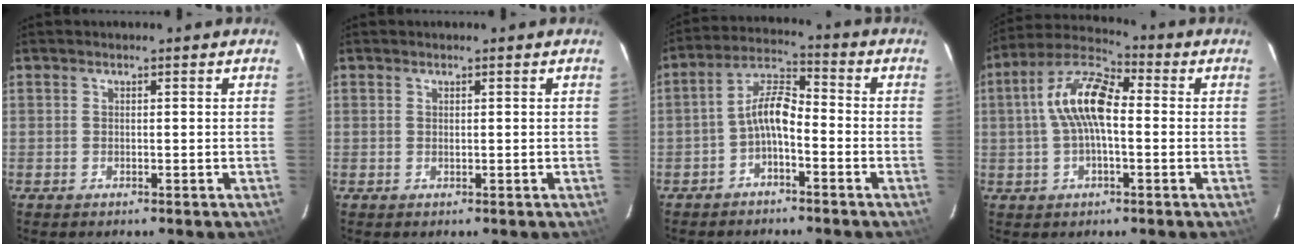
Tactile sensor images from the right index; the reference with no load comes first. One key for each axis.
{"total": 0.0}
{"total": 6.1, "fx": -2.9, "fy": 2.3, "fz": 4.9, "tx": -0.107, "ty": 0.021, "tz": -0.056}
{"total": 11.2, "fx": 0.2, "fy": 4.9, "fz": 10.1, "tx": -0.205, "ty": 0.026, "tz": -0.005}